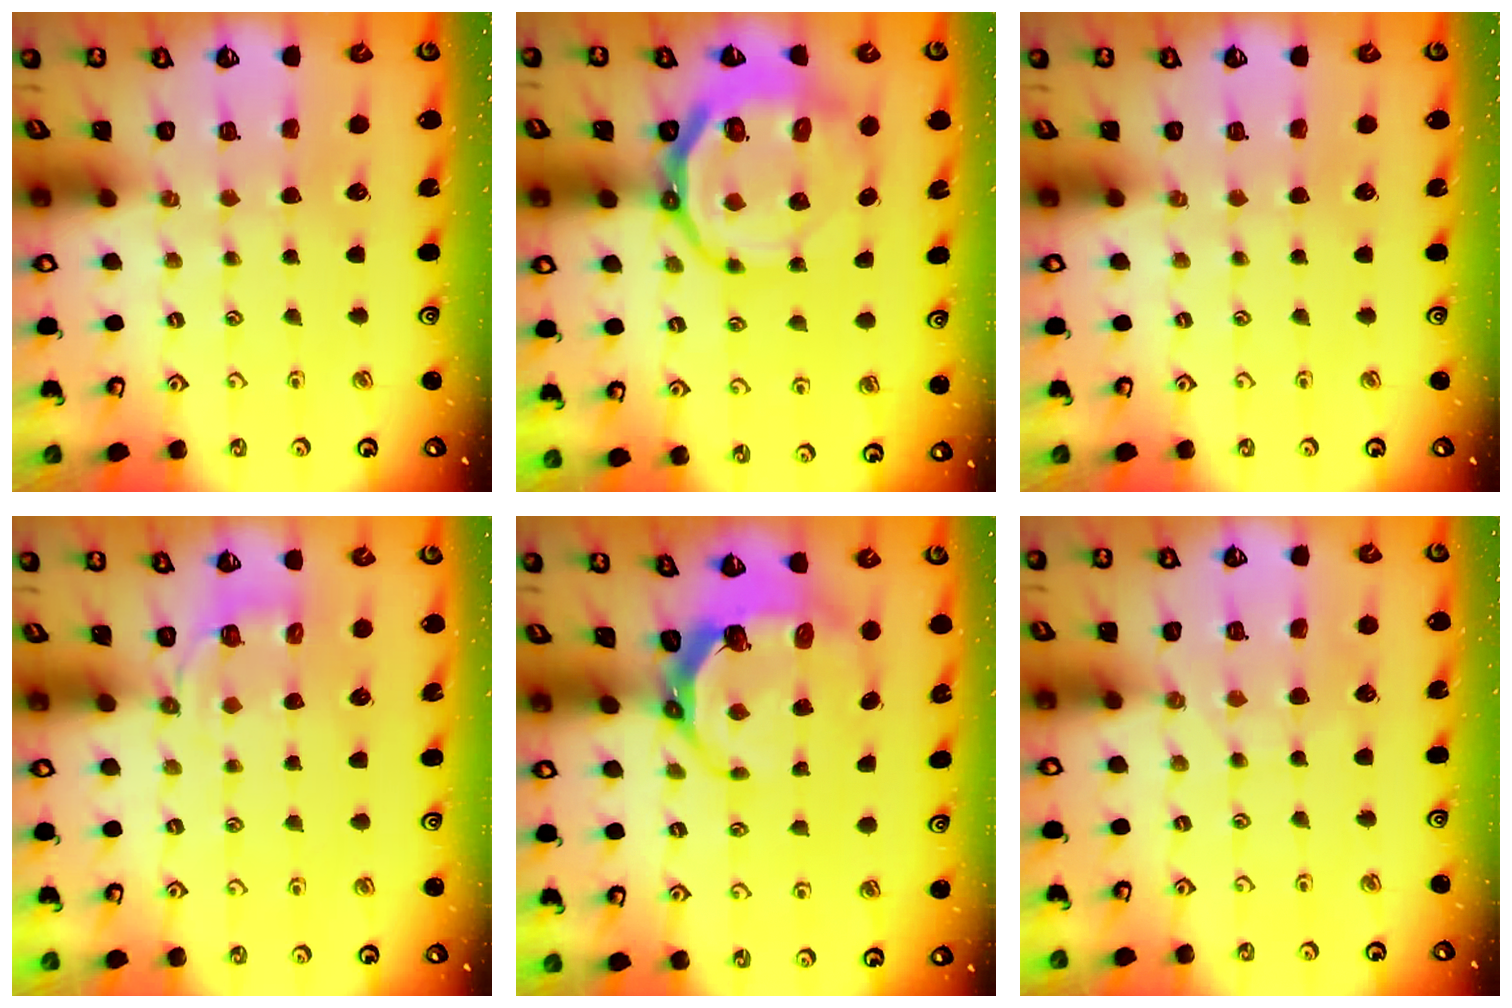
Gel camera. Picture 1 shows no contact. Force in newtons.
{"total": 14.3, "press": 13.9, "slide": 3.3}
{"total": 0.0}
{"total": 3.8, "press": 3.2, "slide": 2.1}
{"total": 7.6, "press": 6.1, "slide": 4.5}
{"total": 4.5, "press": 4.5, "slide": 0.5}